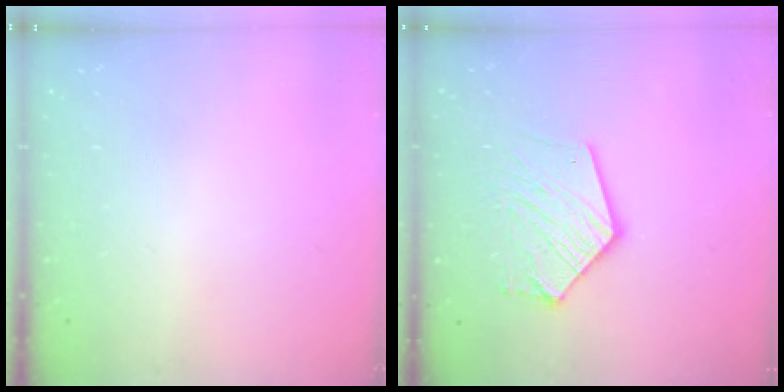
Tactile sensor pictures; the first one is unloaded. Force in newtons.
{"total": 13.2, "press": 13.1, "slide": 1.4}